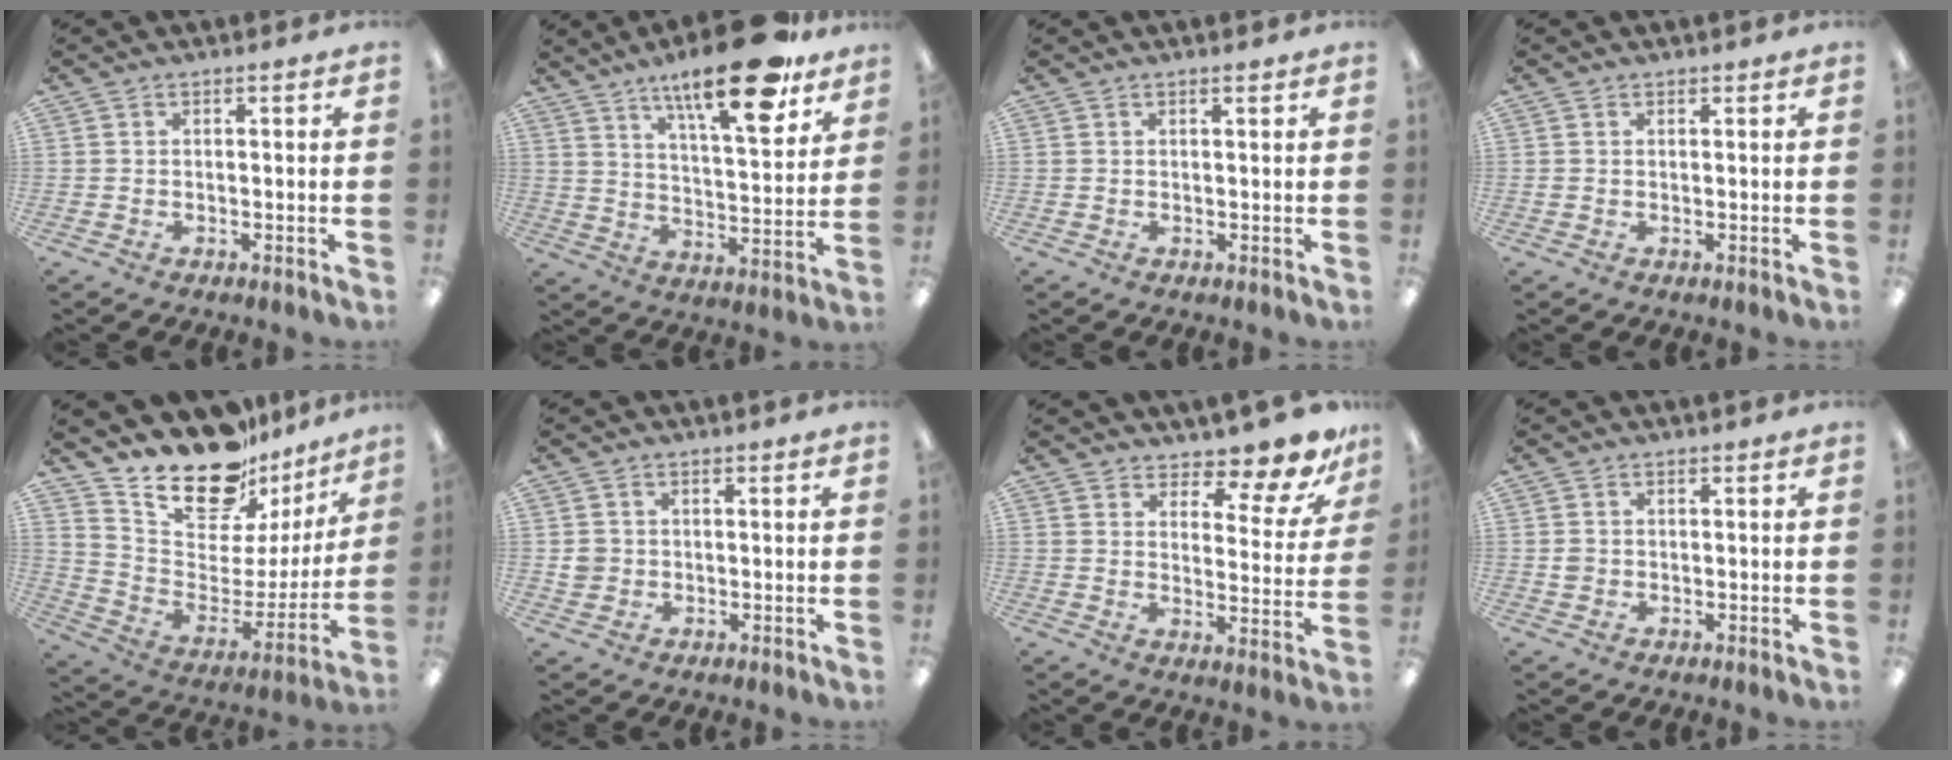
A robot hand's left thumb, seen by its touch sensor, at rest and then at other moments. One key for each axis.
{"total": 19.7, "fx": 13.5, "fy": 5.7, "fz": 13.1, "tx": -0.201, "ty": -0.074, "tz": 0.214}
{"total": 0.7, "fx": 0.5, "fy": 0.0, "fz": 0.5, "tx": -0.009, "ty": 0.000, "tz": 0.009}
{"total": 0.8, "fx": 0.5, "fy": 0.6, "fz": 0.1, "tx": -0.002, "ty": 0.003, "tz": 0.008}
{"total": 21.8, "fx": 18.5, "fy": 8.8, "fz": 7.4, "tx": -0.137, "ty": -0.136, "tz": 0.331}
{"total": 3.3, "fx": 0.4, "fy": 3.2, "fz": 0.5, "tx": -0.006, "ty": 0.003, "tz": 0.006}
{"total": 9.8, "fx": 8.6, "fy": 2.4, "fz": 3.9, "tx": -0.053, "ty": -0.073, "tz": 0.151}
{"total": 1.7, "fx": 0.4, "fy": 1.6, "fz": 0.4, "tx": -0.010, "ty": 0.004, "tz": 0.005}